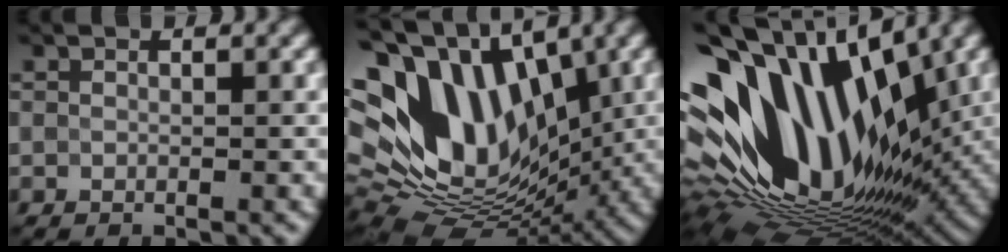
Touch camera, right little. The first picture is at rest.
{"total": 17.0, "force": [3.0, 11.4, 12.2], "torque": [-0.242, -0.005, 0.067]}
{"total": 16.7, "force": [3.5, 10.0, 12.9], "torque": [-0.244, 0.023, 0.049]}